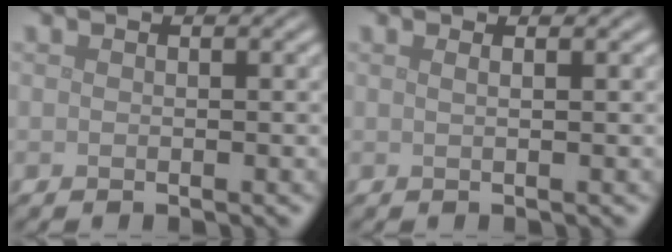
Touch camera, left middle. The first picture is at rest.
{"total": 1.4, "force": [0.6, 0.6, 1.0], "torque": [-0.004, -0.002, -0.004]}